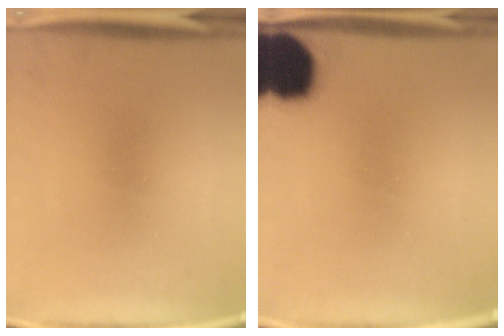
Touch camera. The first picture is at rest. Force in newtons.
{"total": 17.9}